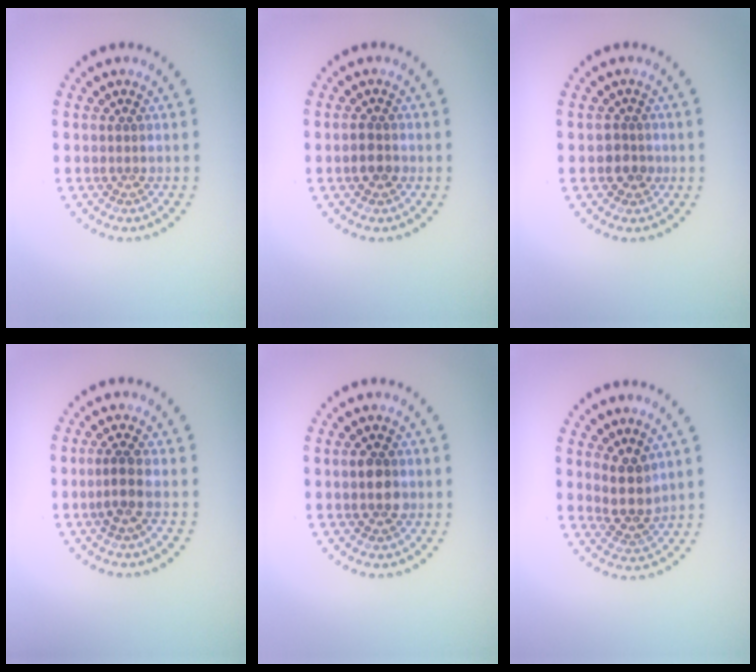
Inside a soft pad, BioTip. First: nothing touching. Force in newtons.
{"total": 1.7, "press": 1.6, "slide": 0.3}
{"total": 1.9, "press": 1.6, "slide": 0.9}
{"total": 1.8, "press": 1.4, "slide": 1.2}
{"total": 2.0, "press": 1.9, "slide": 0.1}
{"total": 2.7, "press": 2.2, "slide": 1.6}